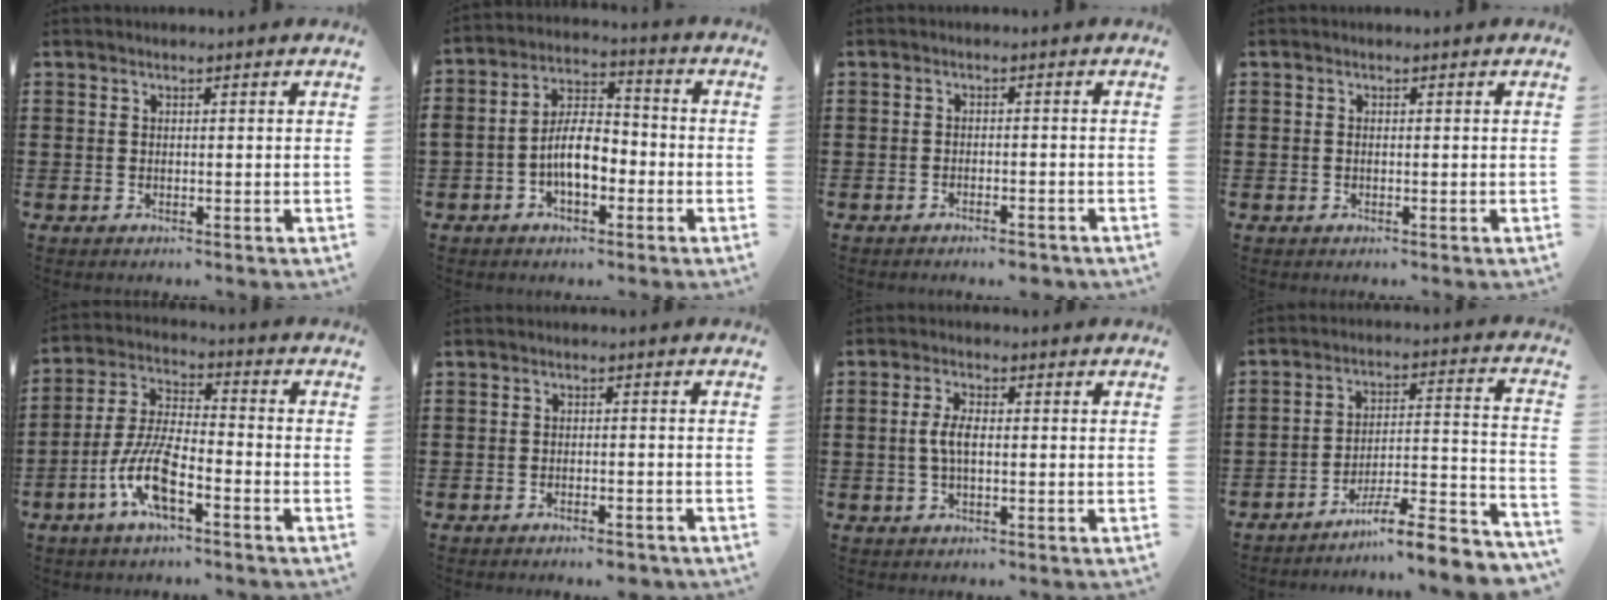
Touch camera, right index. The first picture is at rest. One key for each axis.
{"total": 7.2, "fx": -2.5, "fy": 3.5, "fz": 5.8, "tx": -0.119, "ty": 0.008, "tz": -0.051}
{"total": 2.0, "fx": -1.9, "fy": 0.0, "fz": 0.6, "tx": -0.012, "ty": 0.000, "tz": -0.037}
{"total": 0.0}
{"total": 9.1, "fx": -4.4, "fy": 2.9, "fz": 7.4, "tx": -0.175, "ty": -0.005, "tz": -0.087}
{"total": 2.1, "fx": -2.0, "fy": 0.0, "fz": 0.6, "tx": -0.011, "ty": 0.000, "tz": -0.040}
{"total": 3.4, "fx": -0.2, "fy": 1.2, "fz": 3.2, "tx": -0.074, "ty": -0.003, "tz": -0.010}
{"total": 8.3, "fx": -7.1, "fy": 0.4, "fz": 4.3, "tx": -0.060, "ty": 0.000, "tz": -0.138}